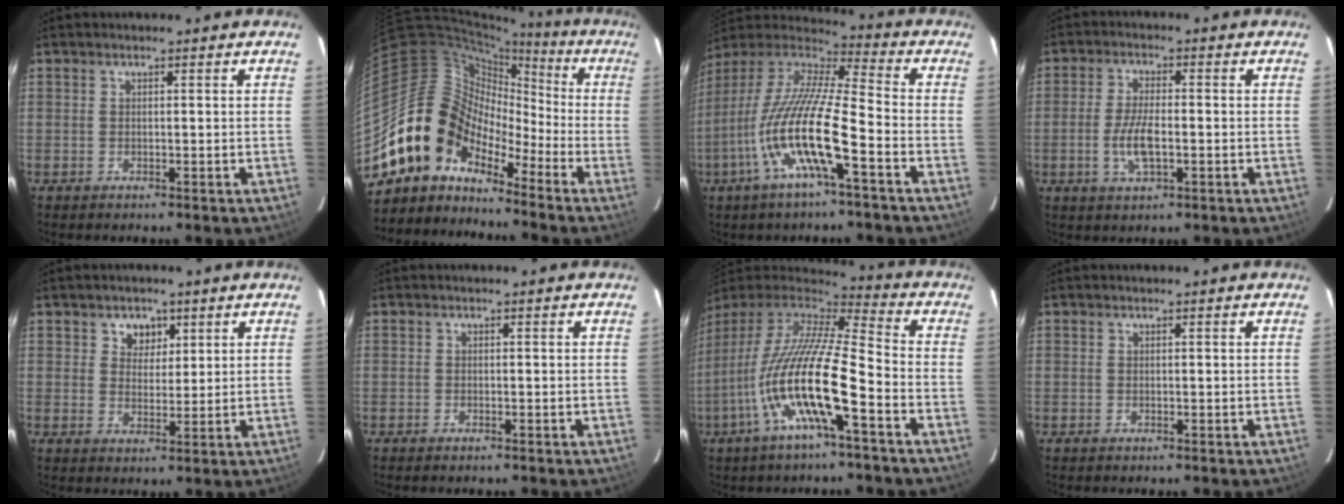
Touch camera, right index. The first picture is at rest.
{"total": 12.4, "force": [-9.2, 8.0, 2.6], "torque": [-0.052, 0.039, -0.188]}
{"total": 17.3, "force": [-6.7, 2.2, 15.7], "torque": [-0.295, -0.018, -0.136]}
{"total": 6.4, "force": [-1.6, 2.2, 5.8], "torque": [-0.119, -0.001, -0.030]}
{"total": 4.1, "force": [2.0, 3.3, 1.2], "torque": [-0.009, 0.003, 0.036]}
{"total": 0.6, "force": [-0.5, 0.2, 0.2], "torque": [-0.007, -0.001, -0.011]}
{"total": 18.6, "force": [-7.1, 2.7, 17.0], "torque": [-0.304, -0.027, -0.143]}
{"total": 0.0}